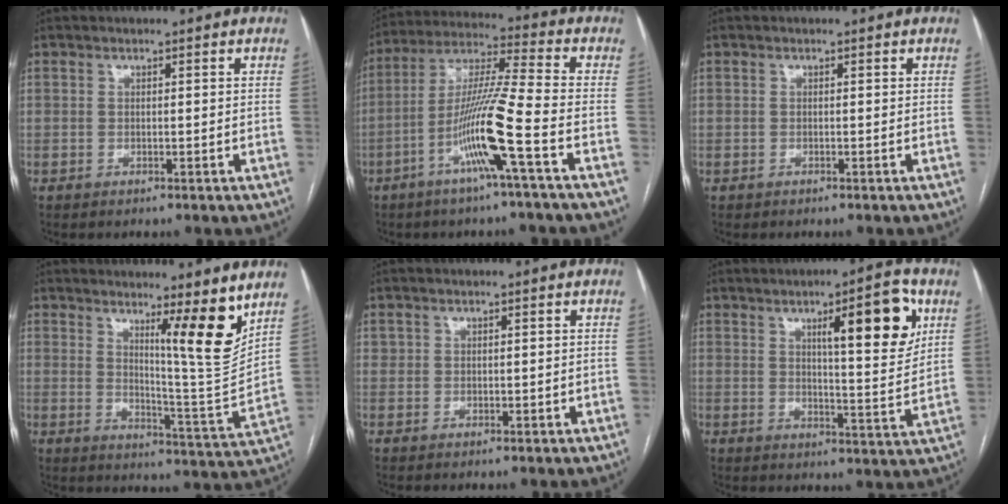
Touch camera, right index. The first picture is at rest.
{"total": 12.7, "force": [-5.1, -1.2, 11.6], "torque": [-0.224, 0.003, -0.101]}
{"total": 0.0}
{"total": 10.2, "force": [6.4, -0.6, 7.9], "torque": [-0.112, -0.029, 0.101]}
{"total": 1.1, "force": [0.3, 0.9, 0.5], "torque": [-0.011, 0.004, 0.010]}
{"total": 12.3, "force": [5.4, 1.9, 10.9], "torque": [-0.150, 0.000, 0.073]}